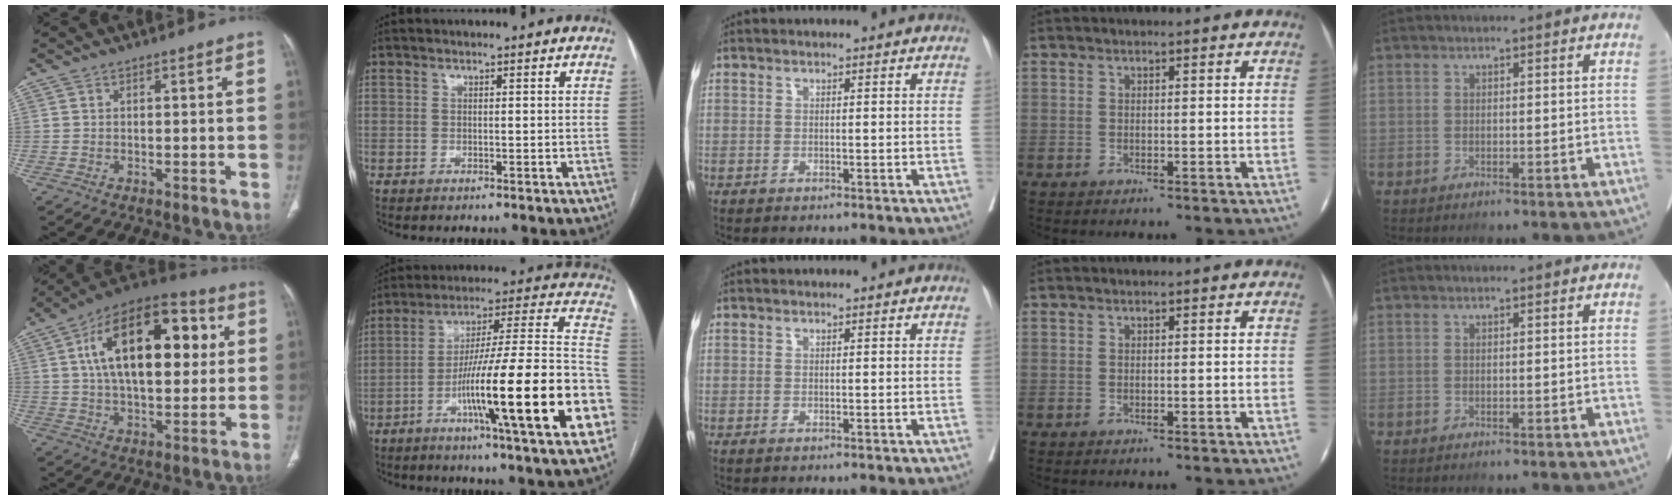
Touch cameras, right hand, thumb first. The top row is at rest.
{"thumb": {"total": 24.2, "force": [5.5, 12.4, 20.1], "torque": [-0.299, 0.012, 0.078]}, "index": {"total": 27.1, "force": [-9.0, 0.5, 25.5], "torque": [-0.316, -0.008, -0.149]}}